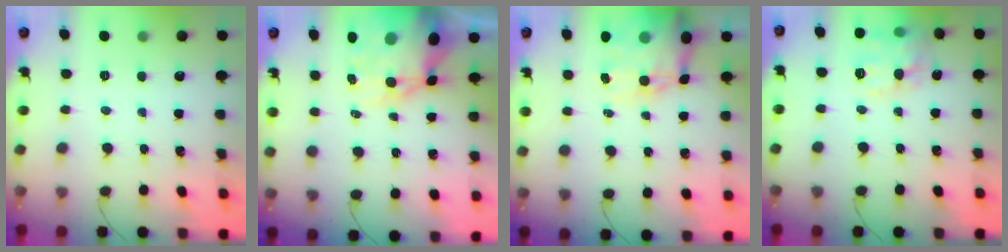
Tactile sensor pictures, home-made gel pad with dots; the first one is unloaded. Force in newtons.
{"total": 13.6, "press": 13.2, "slide": 3.5}
{"total": 15.0, "press": 14.6, "slide": 3.4}
{"total": 11.3, "press": 11.3, "slide": 0.8}